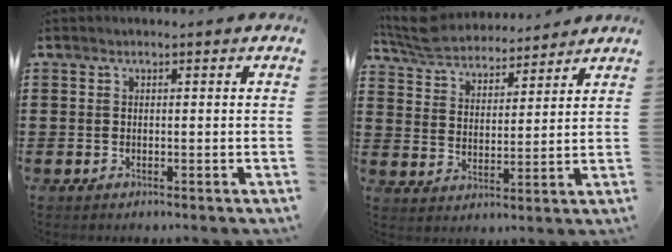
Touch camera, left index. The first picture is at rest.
{"total": 6.4, "force": [6.1, 1.3, 1.3], "torque": [-0.054, -0.026, 0.110]}